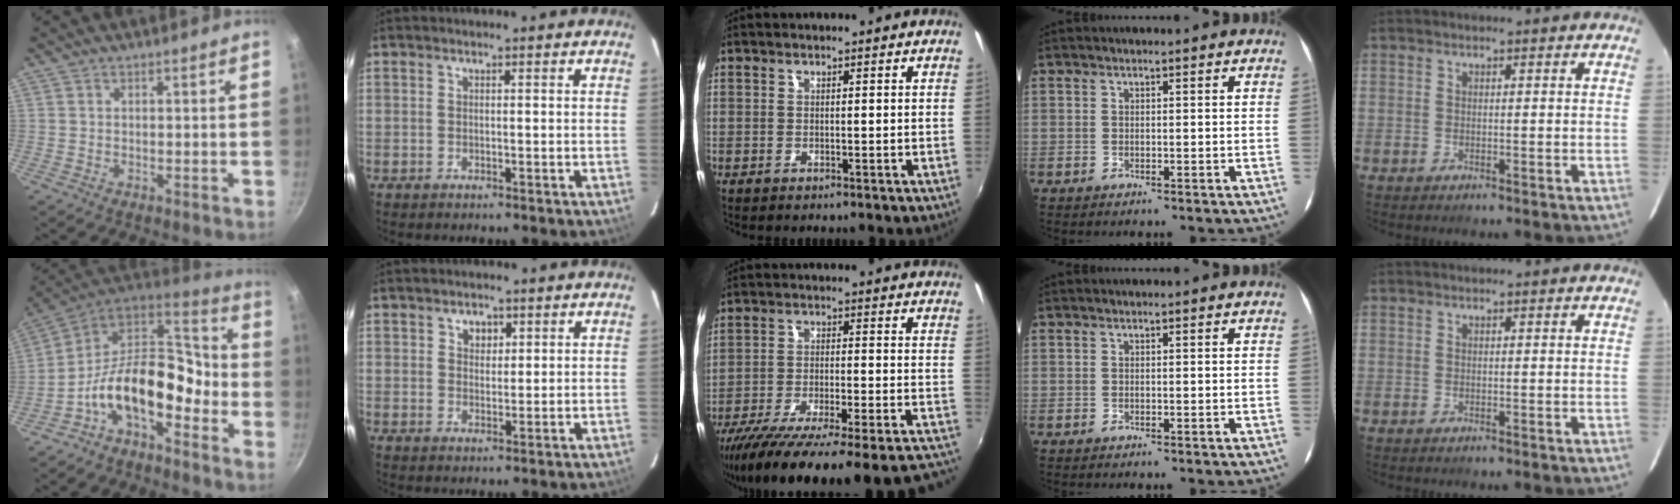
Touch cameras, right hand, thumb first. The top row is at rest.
{"thumb": {"total": 16.9, "force": [-6.2, 9.8, 12.3], "torque": [-0.183, 0.073, -0.130]}, "index": {"total": 2.7, "force": [1.3, 2.2, 1.1], "torque": [-0.011, 0.008, 0.023]}, "middle": {"total": 29.8, "force": [-26.6, 2.2, 13.3], "torque": [-0.206, -0.061, -0.377]}}